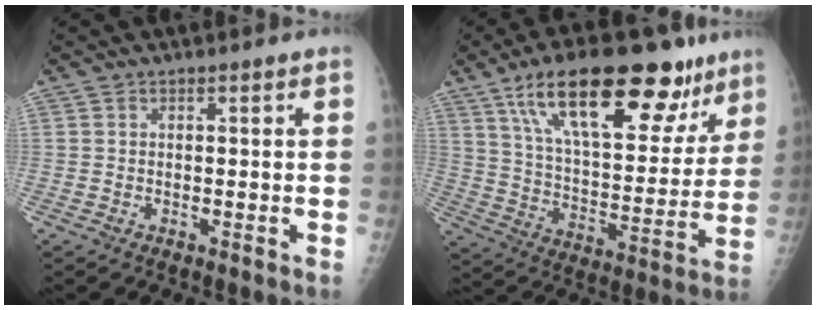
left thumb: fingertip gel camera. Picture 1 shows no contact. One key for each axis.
{"total": 26.7, "fx": 15.9, "fy": 10.7, "fz": 18.7, "tx": -0.251, "ty": -0.033, "tz": 0.256}